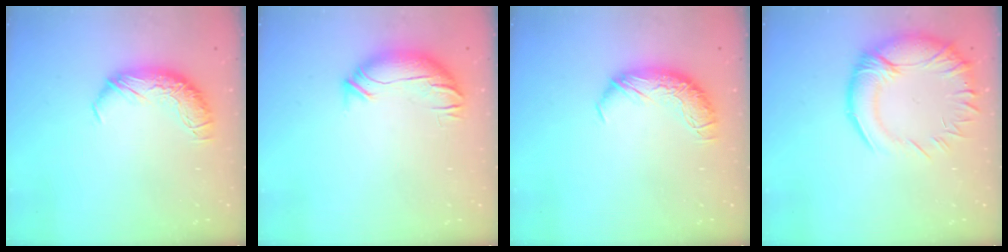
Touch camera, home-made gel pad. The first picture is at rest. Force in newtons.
{"total": 3.7, "press": 3.0, "slide": 2.2}
{"total": 0.0}
{"total": 7.5, "press": 6.3, "slide": 4.0}